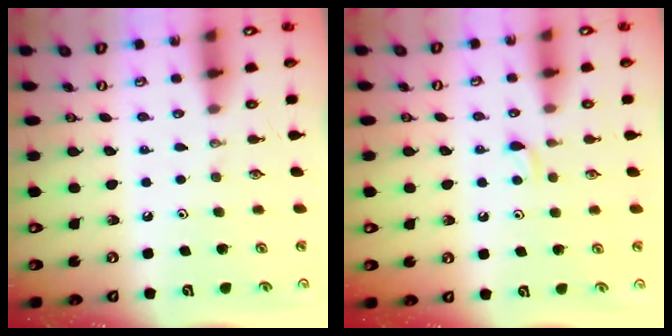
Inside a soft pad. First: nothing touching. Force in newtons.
{"total": 3.3, "press": 3.3, "slide": 0.5}